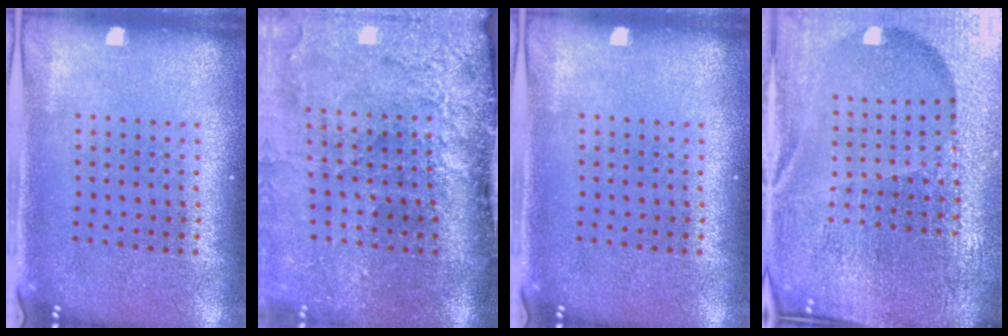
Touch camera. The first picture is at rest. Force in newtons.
{"total": 4.7, "press": 3.6, "slide": 3.0}
{"total": 0.0}
{"total": 6.8, "press": 5.9, "slide": 3.4}